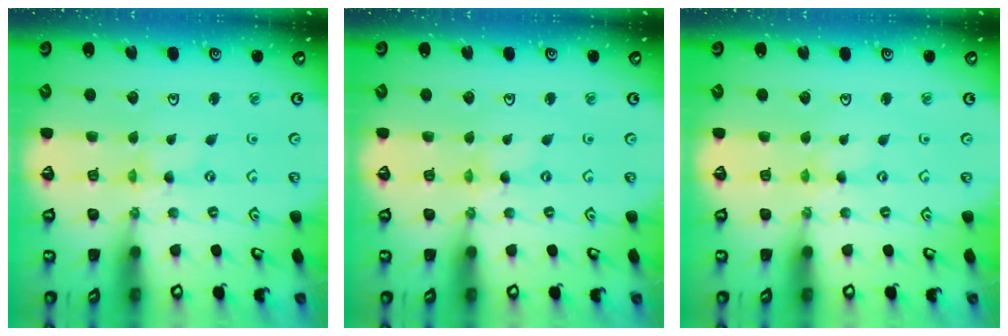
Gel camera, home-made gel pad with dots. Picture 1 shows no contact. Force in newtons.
{"total": 0.8, "press": 0.8, "slide": 0.1}
{"total": 0.7, "press": 0.7, "slide": 0.1}